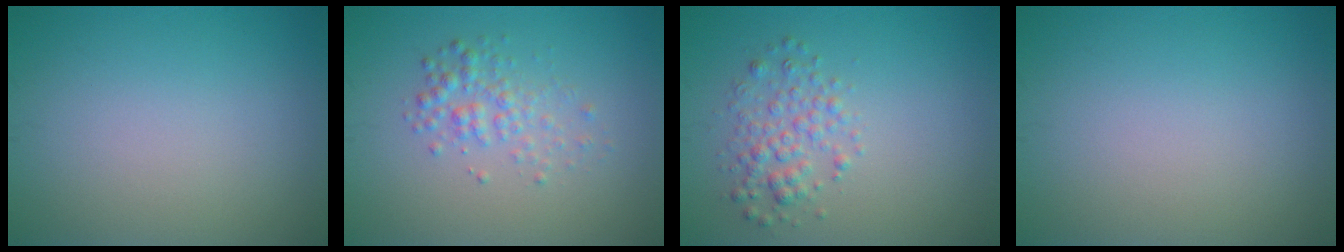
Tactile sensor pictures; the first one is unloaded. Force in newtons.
{"total": 2.3, "press": 2.3, "slide": 0.1}
{"total": 2.6, "press": 2.6, "slide": 0.0}
{"total": 0.0}